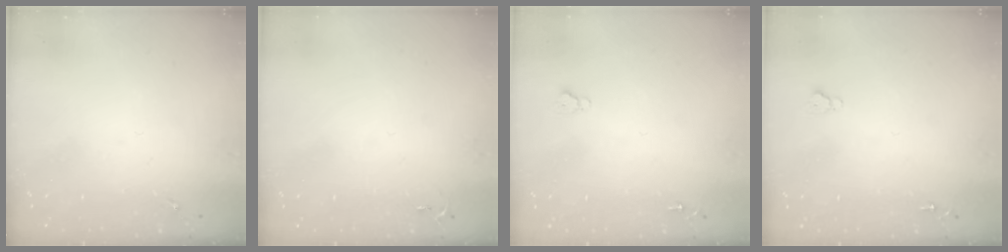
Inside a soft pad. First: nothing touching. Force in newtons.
{"total": 2.6, "press": 2.6, "slide": 0.4}
{"total": 2.6, "press": 2.5, "slide": 0.3}
{"total": 2.6, "press": 2.5, "slide": 0.3}